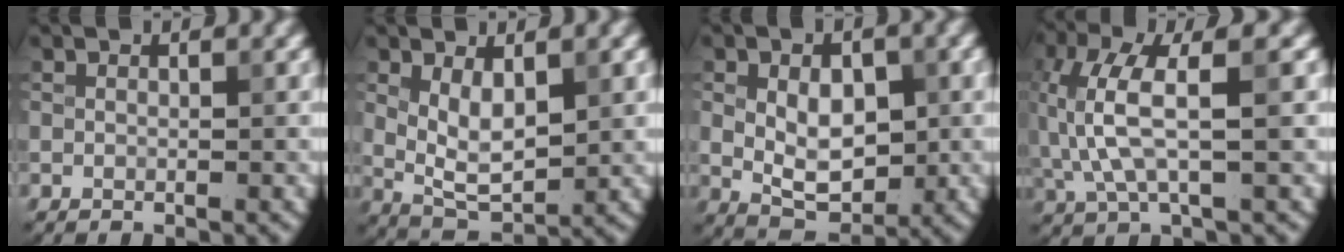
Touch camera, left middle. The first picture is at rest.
{"total": 4.3, "force": [1.0, 2.0, 3.7], "torque": [-0.074, -0.007, 0.024]}
{"total": 5.6, "force": [0.3, 3.6, 4.2], "torque": [-0.071, -0.005, 0.009]}
{"total": 6.0, "force": [0.2, 1.7, 5.8], "torque": [-0.138, 0.009, 0.005]}